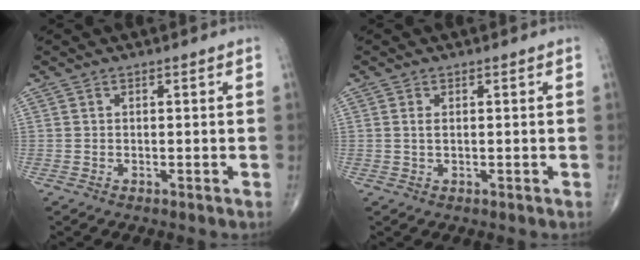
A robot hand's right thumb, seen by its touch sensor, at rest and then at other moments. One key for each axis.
{"total": 1.0, "fx": 0.3, "fy": 0.4, "fz": 0.9, "tx": -0.024, "ty": -0.002, "tz": 0.008}